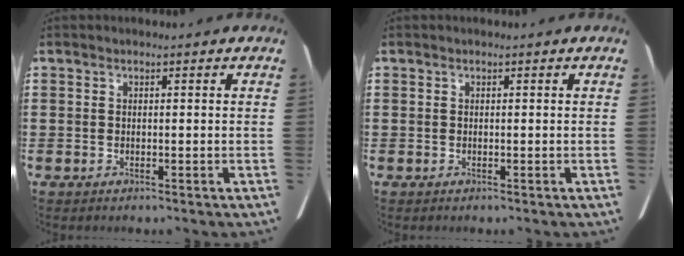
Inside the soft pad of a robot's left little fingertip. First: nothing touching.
{"total": 0.0}